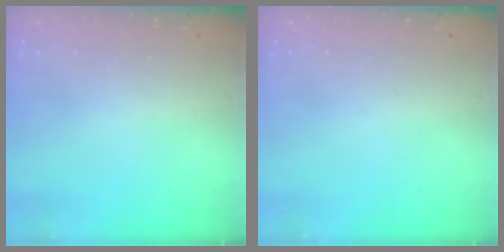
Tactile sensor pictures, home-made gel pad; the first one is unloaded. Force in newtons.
{"total": 0.0}